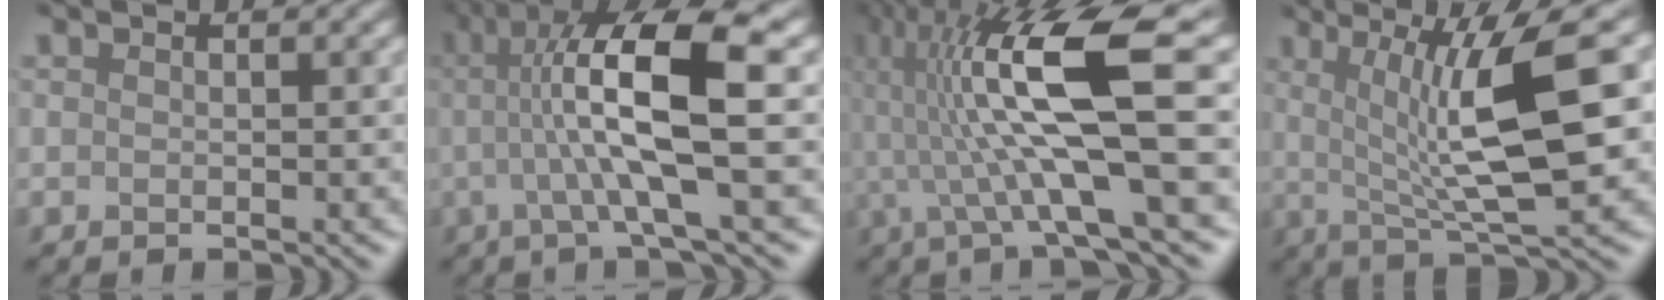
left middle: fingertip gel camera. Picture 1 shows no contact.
{"total": 9.7, "force": [0.7, 1.5, 9.6], "torque": [-0.173, 0.012, 0.023]}
{"total": 11.6, "force": [1.0, 1.8, 11.5], "torque": [-0.226, 0.016, 0.029]}
{"total": 8.9, "force": [1.0, 1.5, 8.7], "torque": [-0.140, 0.004, 0.030]}